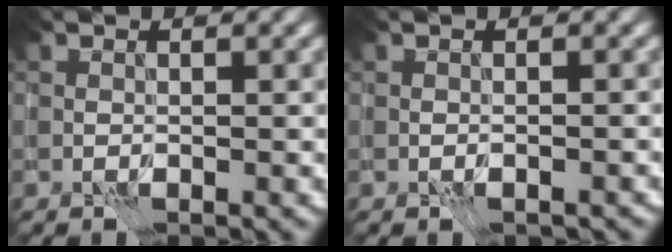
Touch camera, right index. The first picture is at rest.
{"total": 0.9, "force": [-0.7, 0.2, 0.6], "torque": [-0.011, -0.001, -0.011]}